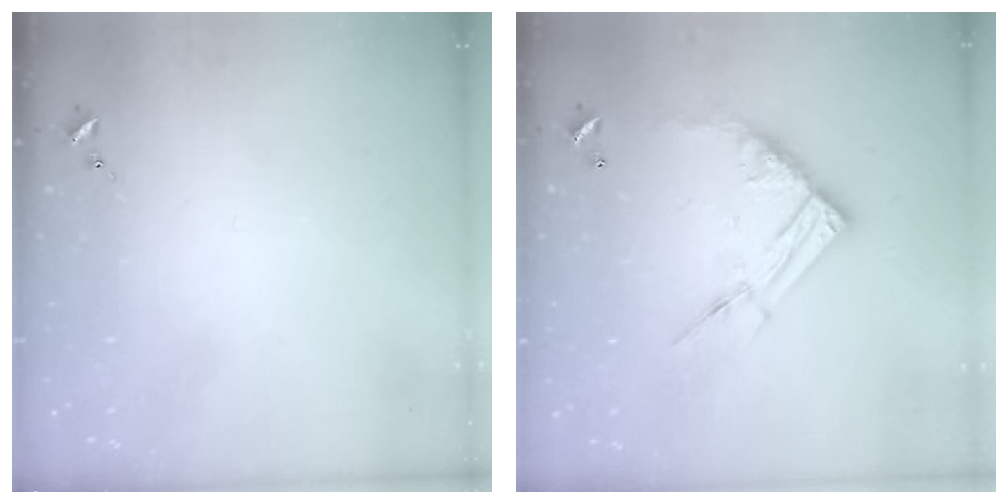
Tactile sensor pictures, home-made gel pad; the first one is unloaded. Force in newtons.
{"total": 14.1, "press": 14.0, "slide": 1.4}